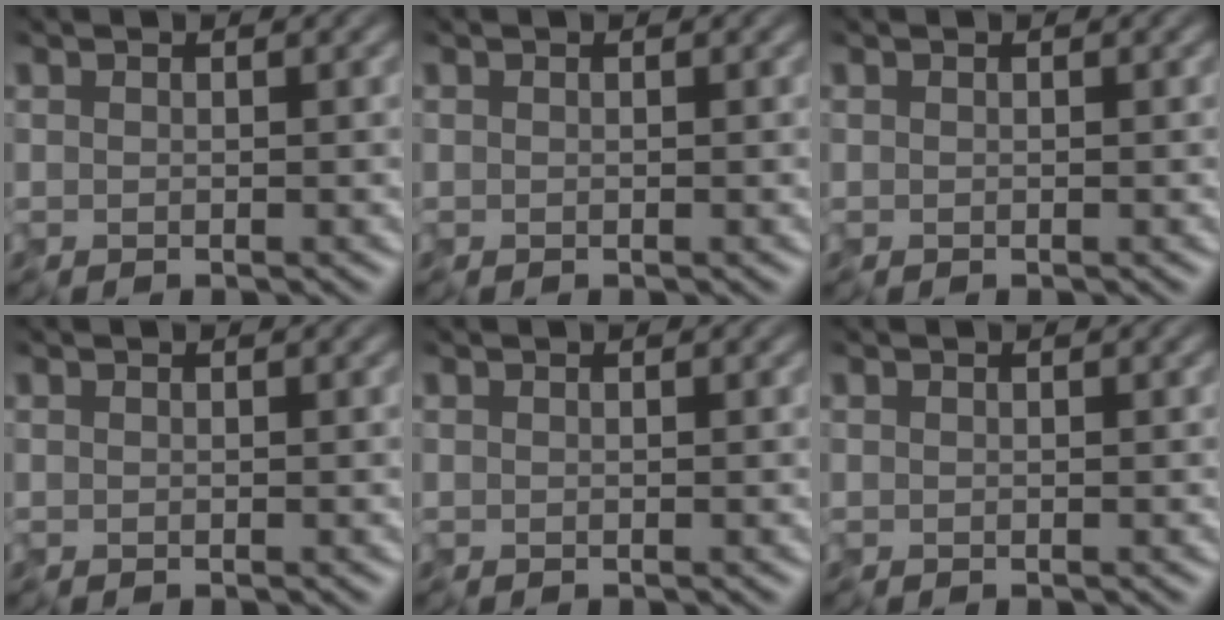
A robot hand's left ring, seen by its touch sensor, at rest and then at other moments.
{"total": 0.0}
{"total": 0.0}
{"total": 0.0}
{"total": 0.0}
{"total": 0.0}